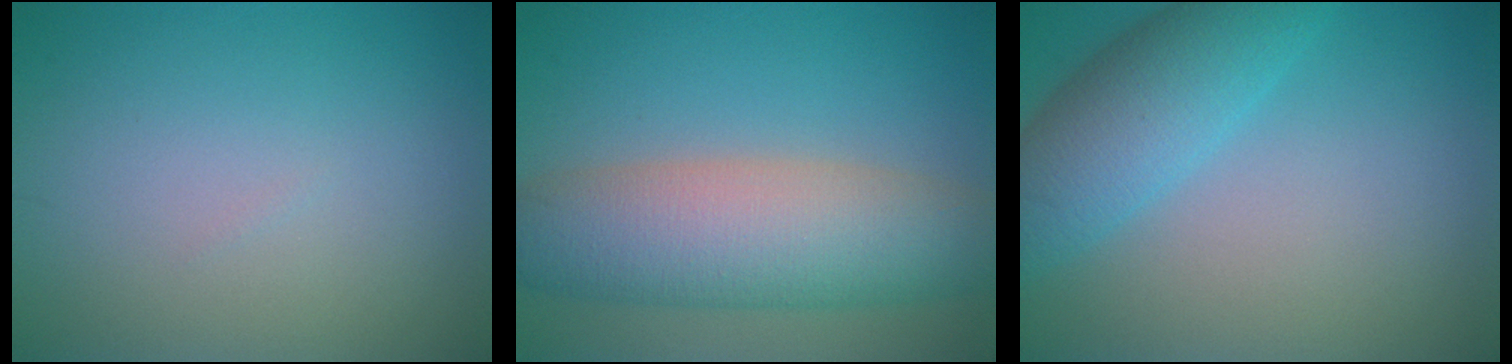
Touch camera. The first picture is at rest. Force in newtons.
{"total": 8.9, "press": 8.9, "slide": 0.5}
{"total": 5.9, "press": 5.9, "slide": 0.2}